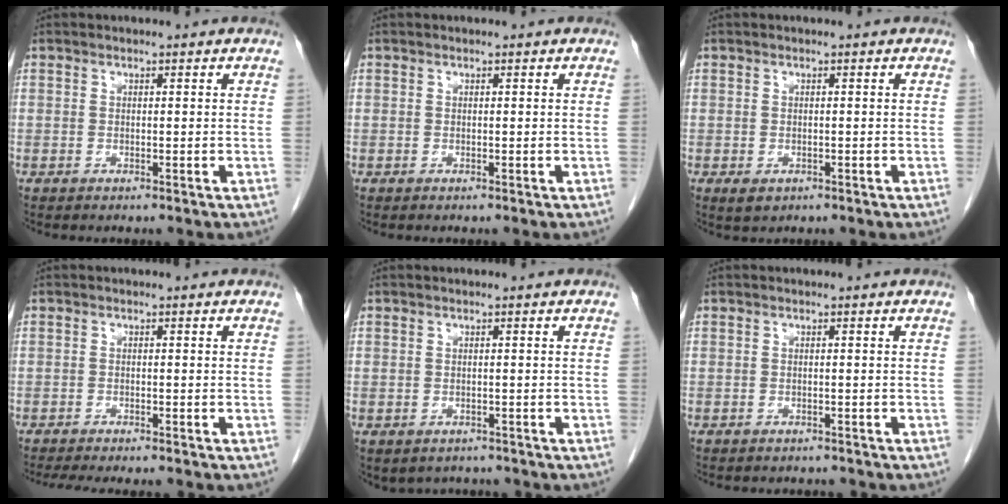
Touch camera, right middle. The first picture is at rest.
{"total": 0.0}
{"total": 1.6, "force": [-0.8, 1.1, 1.0], "torque": [-0.016, -0.001, -0.003]}
{"total": 9.3, "force": [-8.1, 1.5, 4.2], "torque": [-0.056, -0.013, -0.110]}
{"total": 3.8, "force": [-3.1, 2.2, 0.5], "torque": [-0.004, 0.006, -0.038]}
{"total": 3.5, "force": [-3.3, 1.1, 0.5], "torque": [-0.007, -0.001, -0.041]}